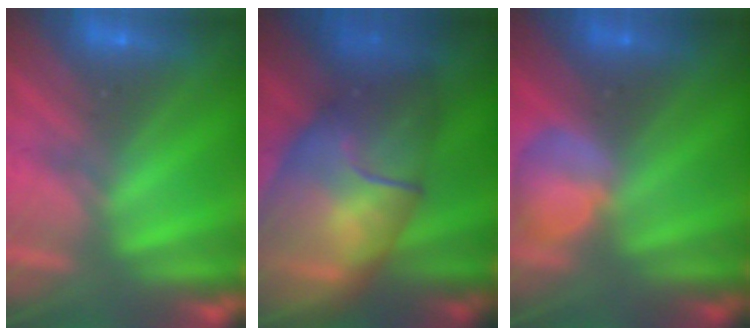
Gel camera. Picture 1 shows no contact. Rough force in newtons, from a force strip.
{"total": 7.4}
{"total": 2.4}